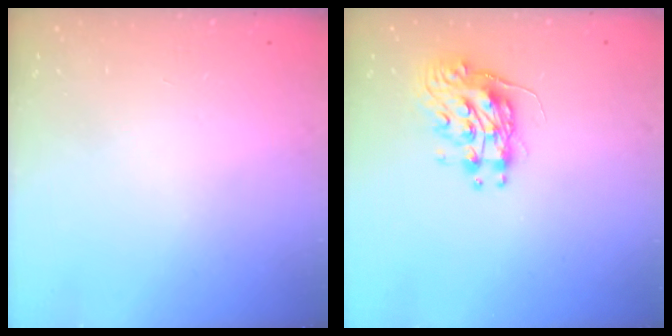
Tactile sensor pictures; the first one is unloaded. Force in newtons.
{"total": 9.6, "press": 9.6, "slide": 0.4}